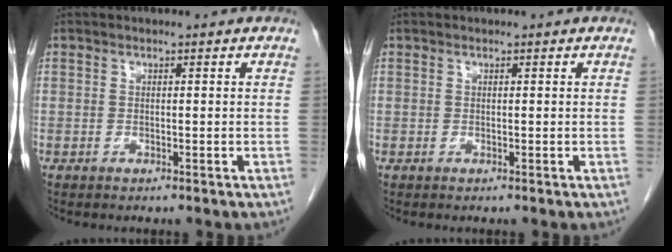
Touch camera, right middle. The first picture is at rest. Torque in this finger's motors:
{"motor_torque": [0.19, -0.02, 0.04, 0.01]}